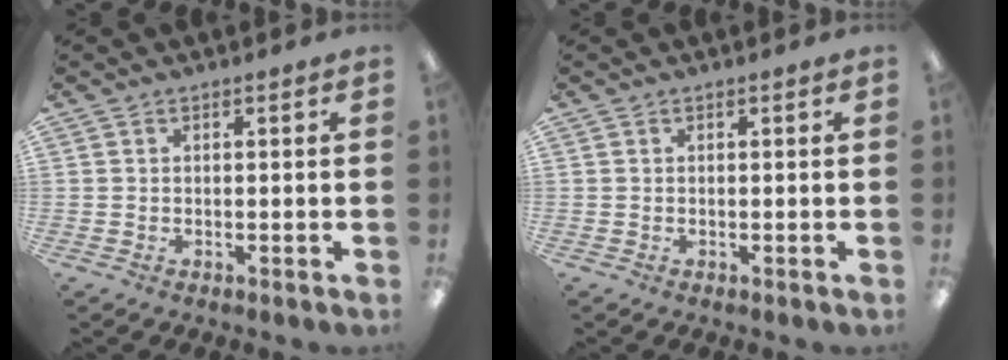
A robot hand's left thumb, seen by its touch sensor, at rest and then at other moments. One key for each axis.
{"total": 0.0}